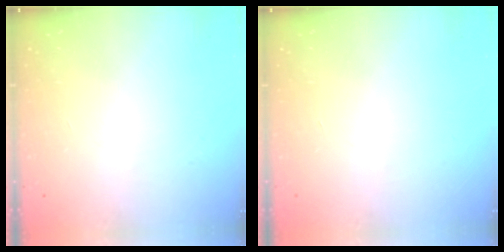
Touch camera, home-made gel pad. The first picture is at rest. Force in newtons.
{"total": 0.0}